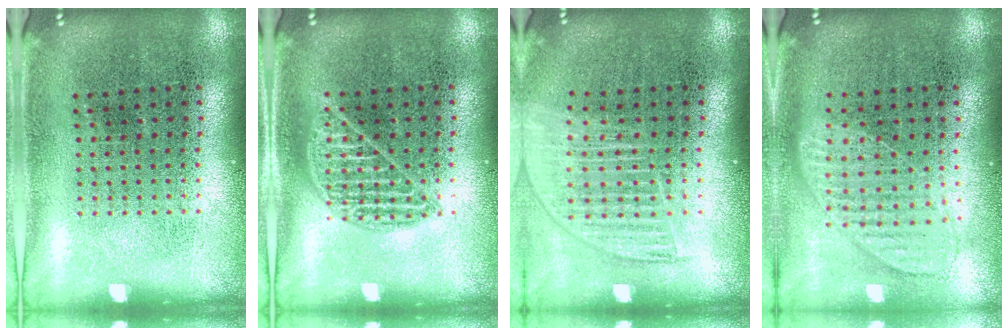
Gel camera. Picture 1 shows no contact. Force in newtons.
{"total": 0.9, "press": 0.9, "slide": 0.0}
{"total": 1.4, "press": 1.3, "slide": 0.5}
{"total": 1.0, "press": 1.0, "slide": 0.1}